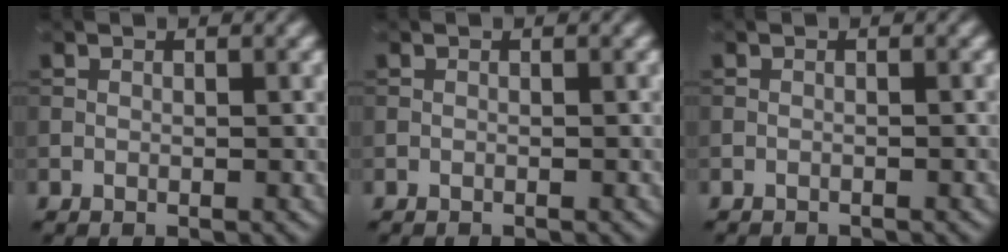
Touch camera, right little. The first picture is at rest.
{"total": 0.8, "force": [-0.8, 0.1, 0.1], "torque": [0.003, -0.003, -0.014]}
{"total": 1.7, "force": [-1.7, 0.2, 0.3], "torque": [0.005, -0.006, -0.026]}